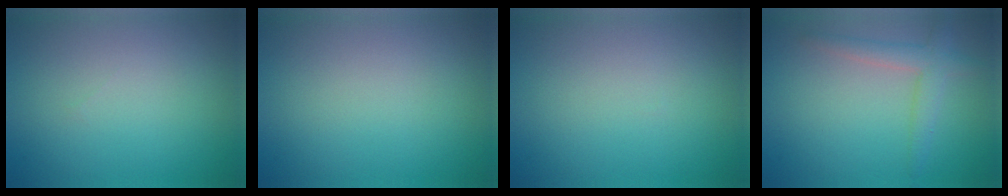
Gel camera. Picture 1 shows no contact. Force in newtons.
{"total": 0.0}
{"total": 0.0}
{"total": 2.8, "press": 2.8, "slide": 0.1}